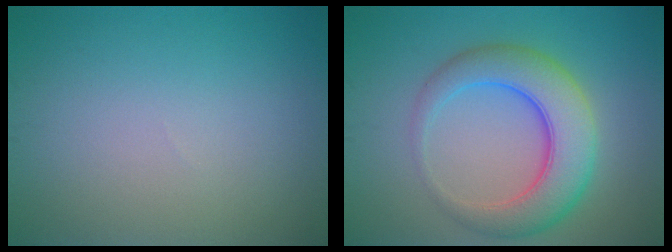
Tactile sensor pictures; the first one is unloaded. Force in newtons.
{"total": 6.8, "press": 6.8, "slide": 0.1}